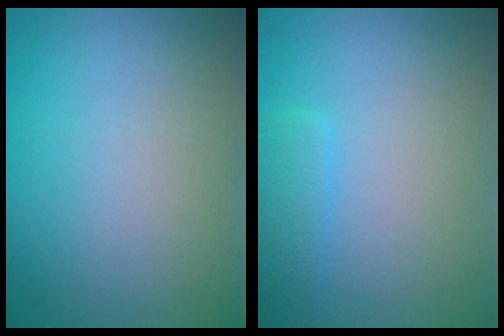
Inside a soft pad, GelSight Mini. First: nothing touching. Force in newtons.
{"total": 1.8, "press": 1.8, "slide": 0.0}